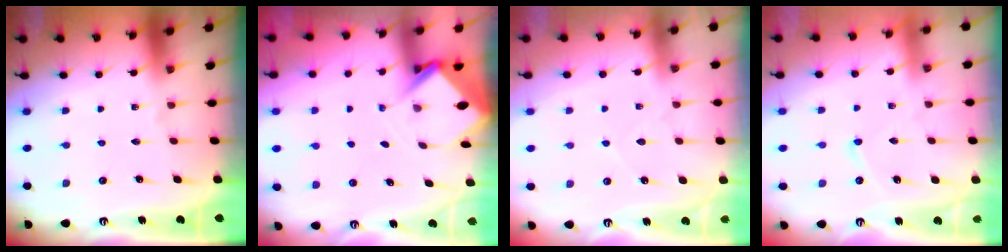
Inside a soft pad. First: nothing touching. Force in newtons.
{"total": 3.5, "press": 3.5, "slide": 0.2}
{"total": 4.9, "press": 4.8, "slide": 0.4}
{"total": 3.5, "press": 3.5, "slide": 0.2}